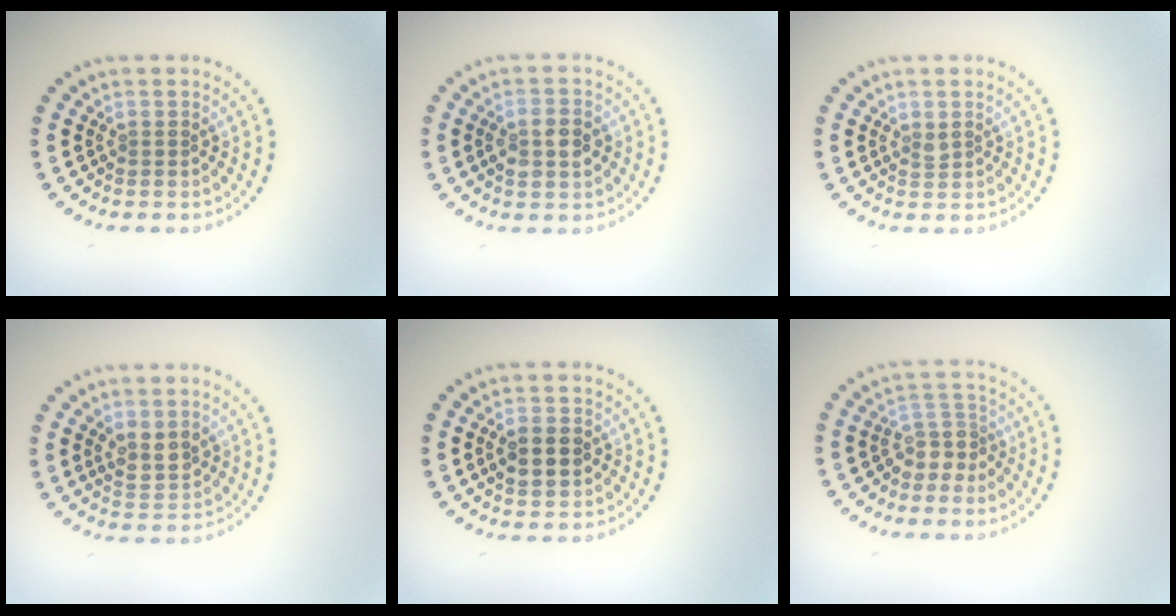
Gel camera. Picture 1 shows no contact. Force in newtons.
{"total": 2.7, "press": 2.7, "slide": 0.3}
{"total": 0.6, "press": 0.5, "slide": 0.3}
{"total": 2.4, "press": 2.3, "slide": 0.9}
{"total": 3.6, "press": 3.6, "slide": 0.2}
{"total": 2.5, "press": 2.0, "slide": 1.5}